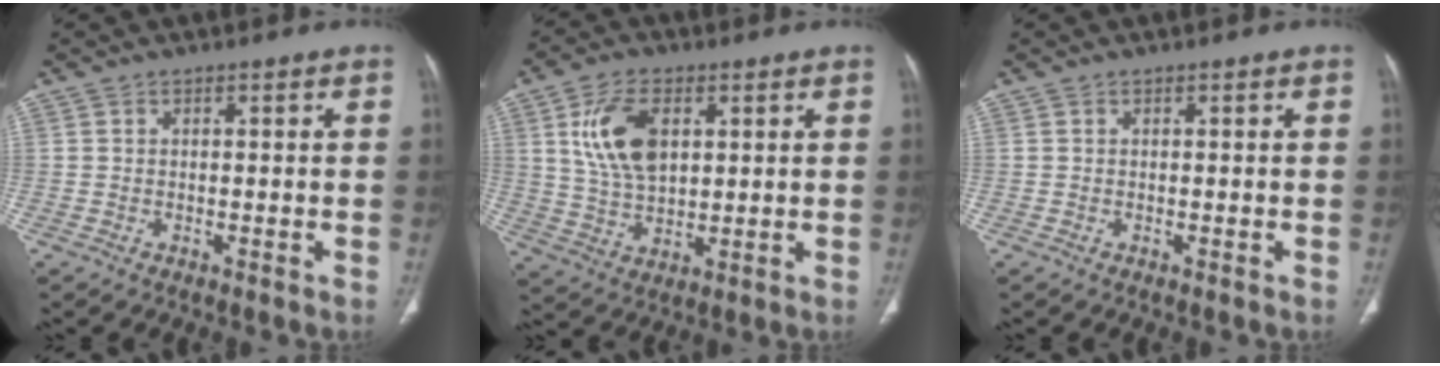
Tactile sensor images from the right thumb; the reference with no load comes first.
{"total": 11.8, "force": [3.5, 6.9, 8.9], "torque": [-0.157, -0.010, 0.071]}
{"total": 0.0}